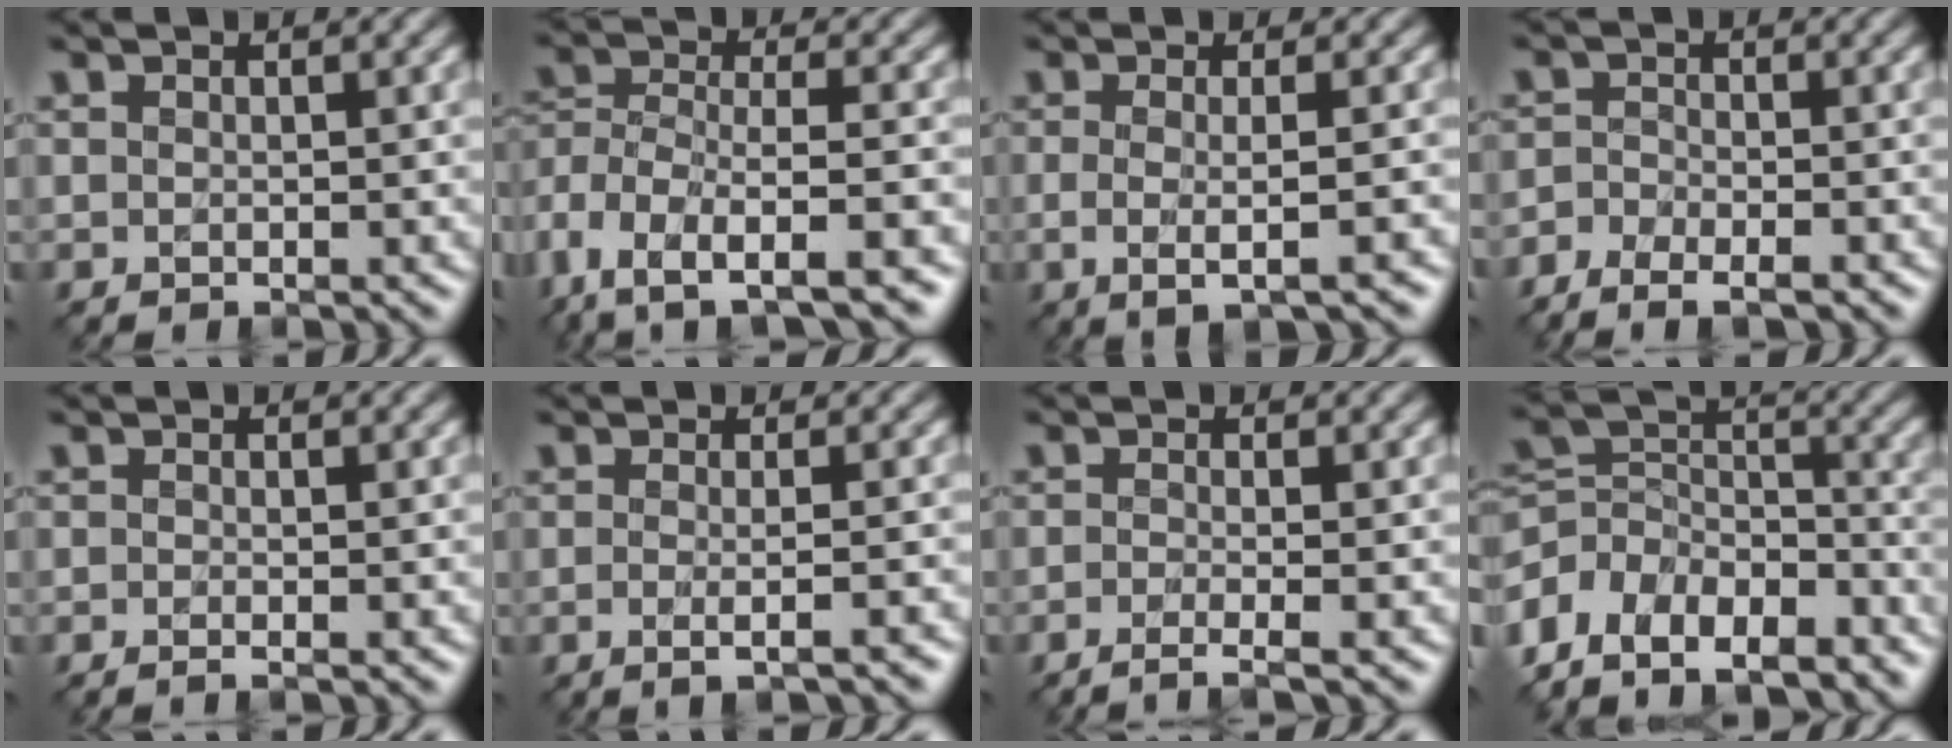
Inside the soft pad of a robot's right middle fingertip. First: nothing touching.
{"total": 11.0, "force": [-7.2, 5.1, 6.5], "torque": [-0.121, 0.006, -0.099]}
{"total": 3.6, "force": [-0.6, 1.2, 3.4], "torque": [-0.044, -0.007, -0.010]}
{"total": 5.2, "force": [-3.8, 2.3, 2.6], "torque": [-0.021, -0.015, -0.054]}
{"total": 0.9, "force": [-0.5, 0.1, 0.7], "torque": [-0.011, -0.008, -0.011]}
{"total": 3.3, "force": [-0.7, 1.3, 2.9], "torque": [-0.018, -0.007, -0.016]}
{"total": 2.5, "force": [-1.3, 0.7, 2.0], "torque": [-0.022, -0.009, -0.035]}
{"total": 11.5, "force": [-8.0, 6.8, 4.9], "torque": [-0.115, -0.003, -0.126]}